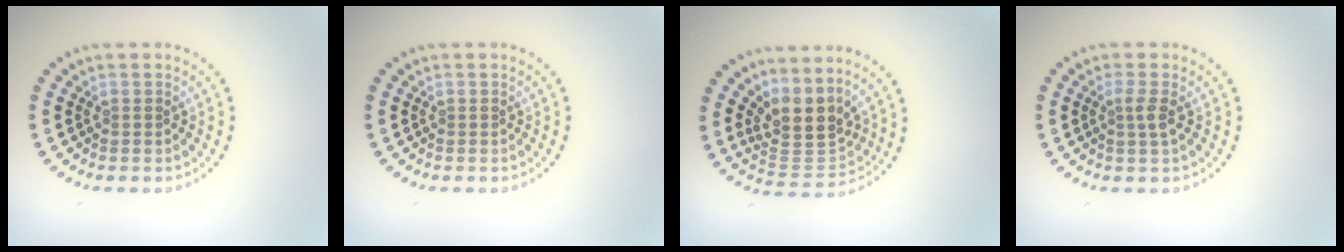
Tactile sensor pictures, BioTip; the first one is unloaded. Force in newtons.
{"total": 0.0}
{"total": 4.1, "press": 3.2, "slide": 2.5}
{"total": 1.4, "press": 1.1, "slide": 0.9}